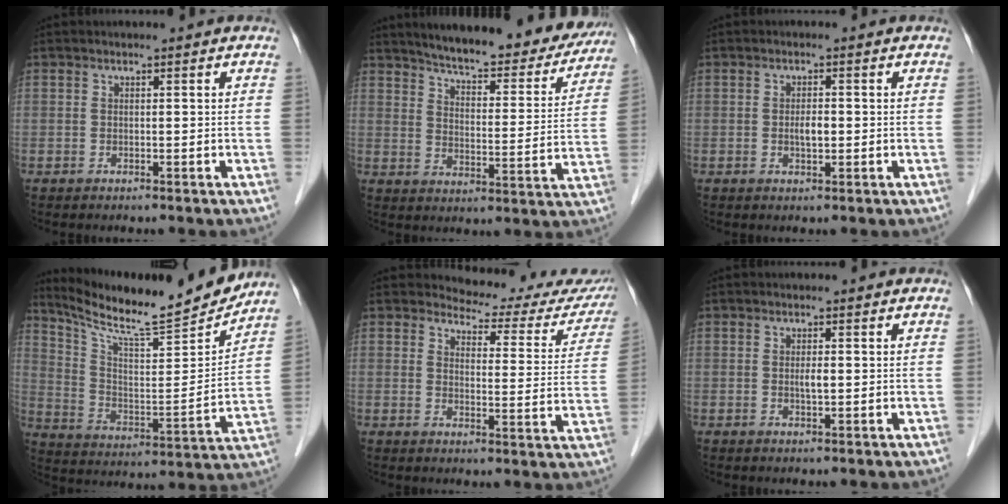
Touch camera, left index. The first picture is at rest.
{"total": 21.3, "force": [18.9, 4.7, 8.6], "torque": [-0.111, -0.023, 0.238]}
{"total": 2.1, "force": [-0.2, 0.8, 1.9], "torque": [-0.035, 0.000, -0.004]}
{"total": 19.7, "force": [17.8, 1.1, 8.3], "torque": [-0.149, -0.033, 0.281]}
{"total": 13.3, "force": [12.8, 3.0, 1.6], "torque": [0.005, -0.048, 0.126]}
{"total": 1.4, "force": [0.0, 0.3, 1.3], "torque": [-0.024, -0.002, 0.000]}